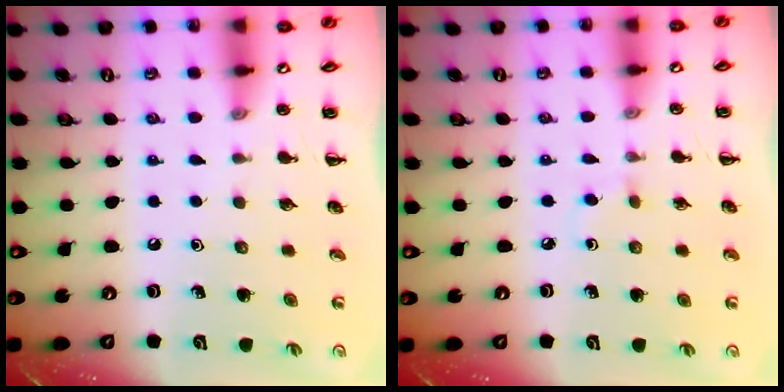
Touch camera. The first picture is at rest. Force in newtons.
{"total": 2.3, "press": 2.1, "slide": 1.0}